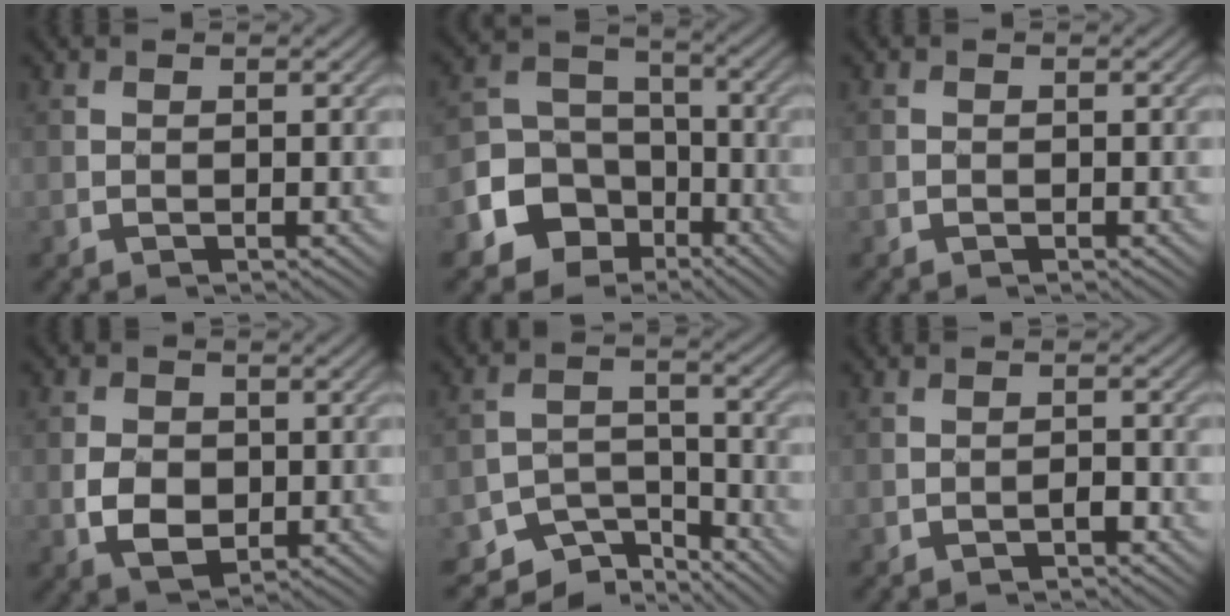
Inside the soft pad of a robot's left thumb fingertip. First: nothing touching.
{"total": 9.0, "force": [-4.6, 7.0, 3.1], "torque": [-0.079, -0.016, -0.103]}
{"total": 0.6, "force": [-0.2, 0.6, 0.0], "torque": [0.002, -0.006, -0.004]}
{"total": 4.6, "force": [-0.6, 3.5, 3.0], "torque": [-0.062, -0.009, -0.013]}
{"total": 7.0, "force": [-6.0, 3.1, 1.9], "torque": [-0.028, -0.015, -0.105]}
{"total": 1.2, "force": [-0.9, 0.4, 0.7], "torque": [-0.012, 0.001, -0.016]}